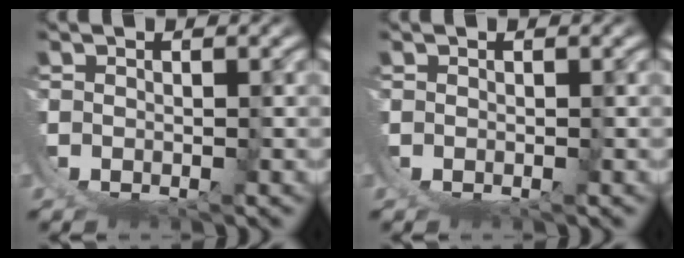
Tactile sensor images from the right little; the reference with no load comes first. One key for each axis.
{"total": 0.0}